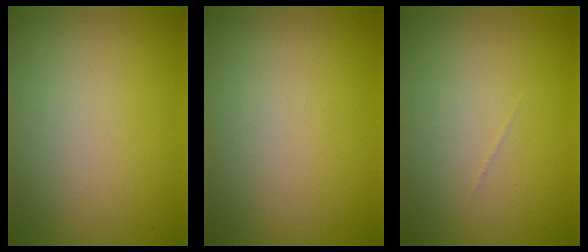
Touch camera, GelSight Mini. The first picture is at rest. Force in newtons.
{"total": 0.0}
{"total": 0.0}